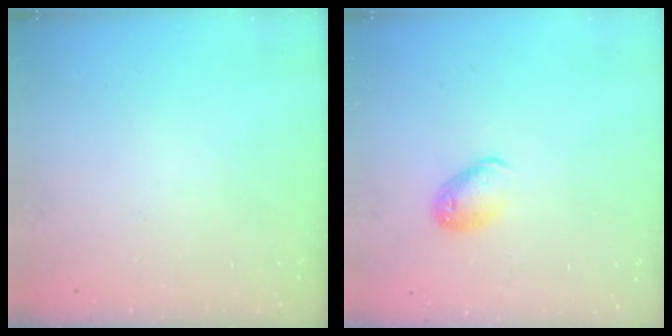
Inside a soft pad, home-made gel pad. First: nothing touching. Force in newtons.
{"total": 9.3, "press": 9.1, "slide": 1.6}